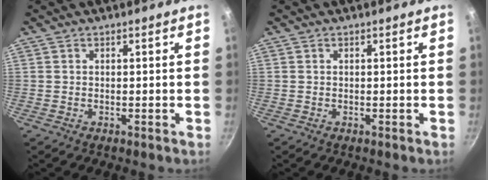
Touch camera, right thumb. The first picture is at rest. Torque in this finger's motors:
{"motor_torque": [0.02, -0.01, 0.00, -0.03, 0.05]}